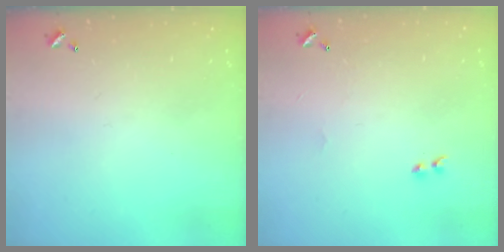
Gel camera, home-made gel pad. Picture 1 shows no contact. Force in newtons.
{"total": 1.2, "press": 1.1, "slide": 0.5}